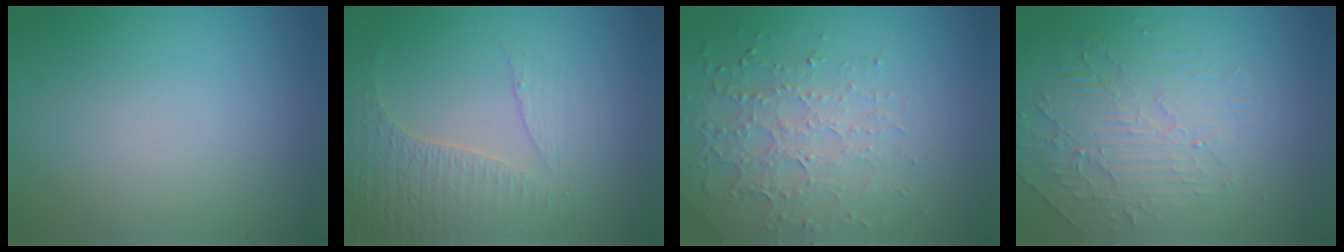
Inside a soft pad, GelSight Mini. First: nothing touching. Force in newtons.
{"total": 4.3, "press": 3.1, "slide": 2.9}
{"total": 4.7, "press": 3.4, "slide": 3.1}
{"total": 4.8, "press": 3.4, "slide": 3.4}